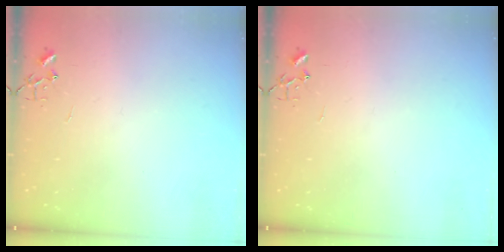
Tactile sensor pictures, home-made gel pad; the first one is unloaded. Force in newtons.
{"total": 0.0}